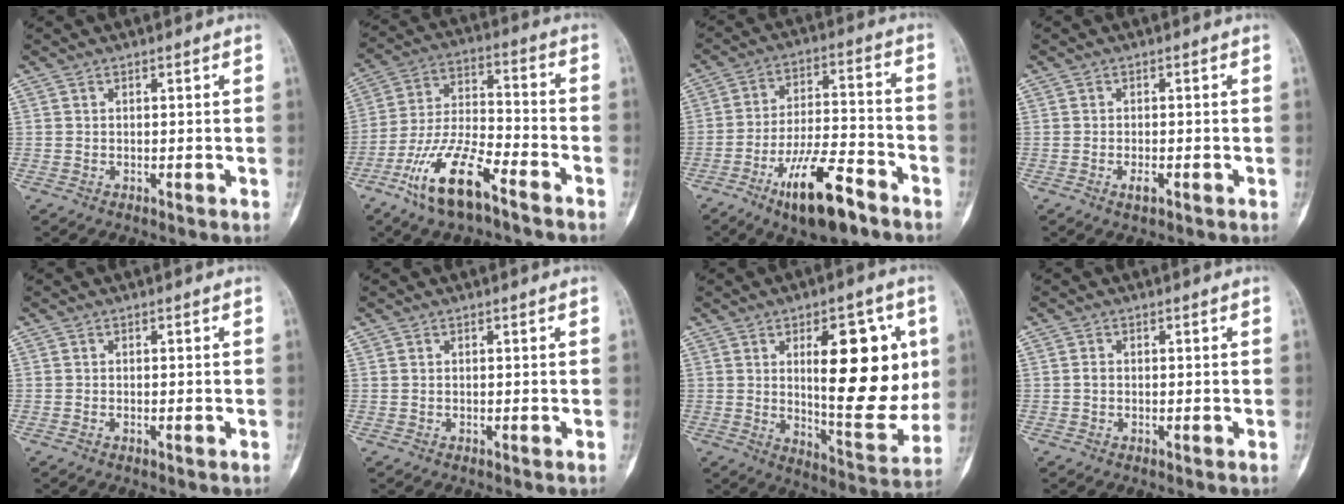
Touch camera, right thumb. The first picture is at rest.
{"total": 14.7, "force": [-9.0, 4.6, 10.7], "torque": [-0.212, 0.057, -0.168]}
{"total": 15.0, "force": [-9.0, 4.9, 11.0], "torque": [-0.180, 0.057, -0.150]}
{"total": 1.9, "force": [-0.9, 0.8, 1.5], "torque": [-0.024, 0.003, -0.014]}
{"total": 0.5, "force": [-0.2, 0.2, 0.4], "torque": [-0.006, 0.005, -0.003]}
{"total": 0.0}
{"total": 21.1, "force": [4.1, 8.5, 18.8], "torque": [-0.215, -0.026, 0.066]}
{"total": 0.8, "force": [-0.1, 0.7, 0.5], "torque": [-0.008, 0.002, -0.005]}